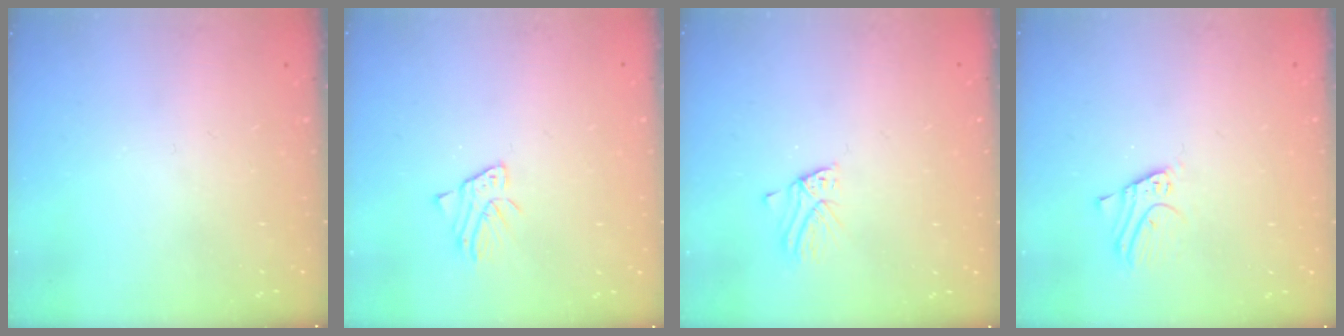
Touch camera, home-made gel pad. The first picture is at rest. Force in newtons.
{"total": 2.2, "press": 2.2, "slide": 0.1}
{"total": 2.8, "press": 2.7, "slide": 0.3}
{"total": 3.7, "press": 3.7, "slide": 0.2}